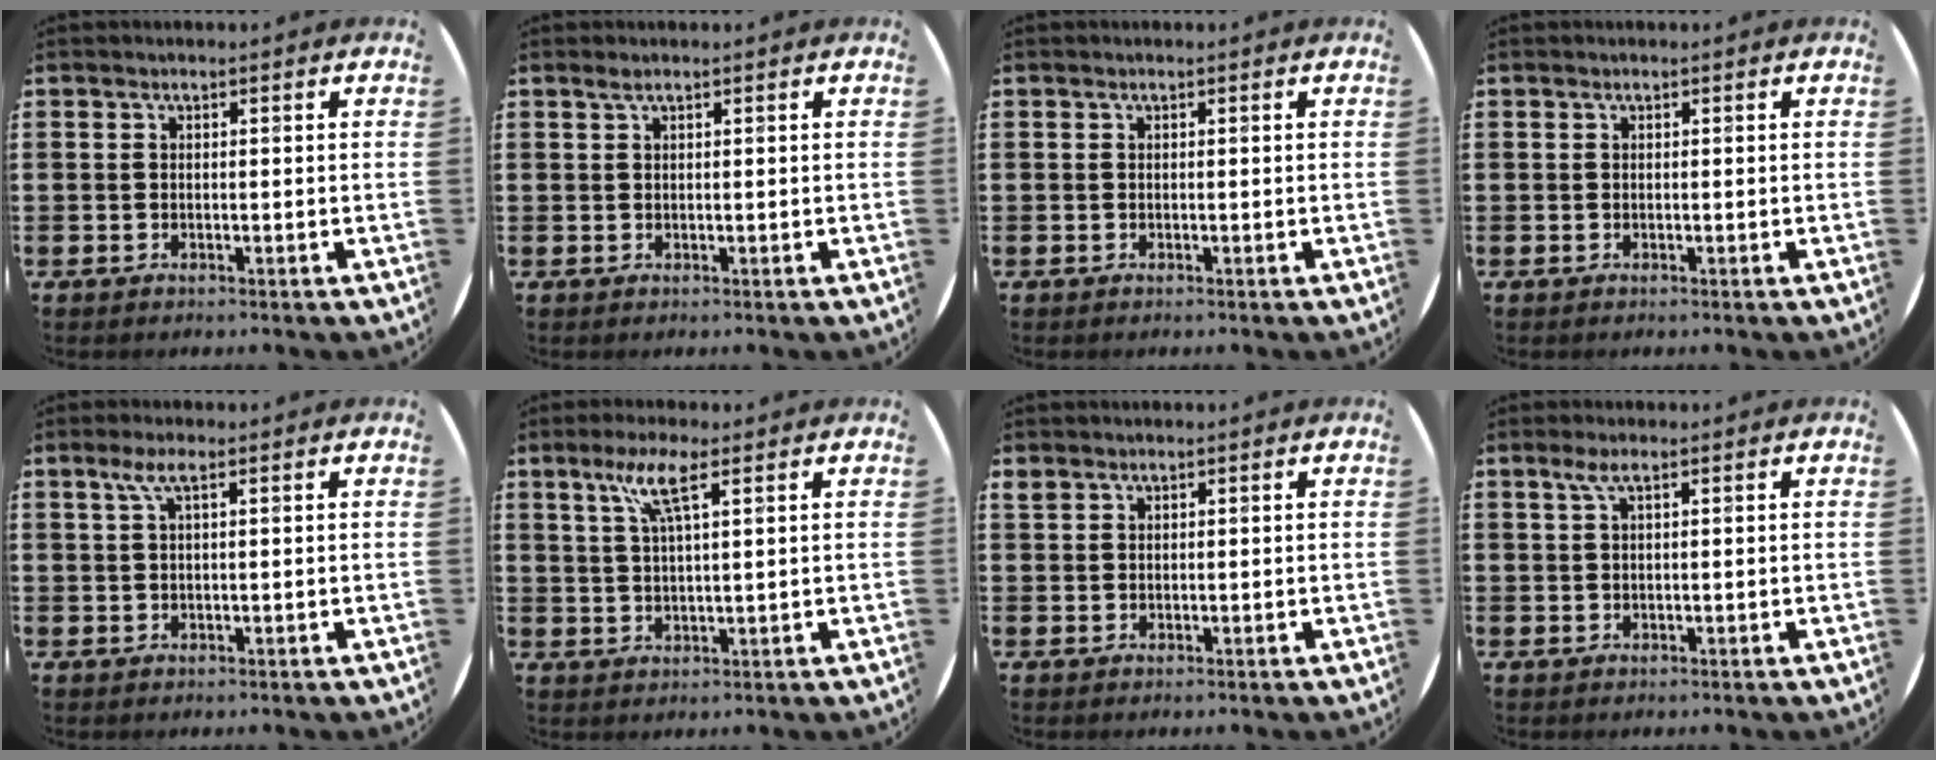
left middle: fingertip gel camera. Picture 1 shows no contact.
{"total": 0.6, "force": [0.4, 0.0, 0.5], "torque": [-0.008, 0.002, 0.007]}
{"total": 0.0}
{"total": 0.0}
{"total": 2.4, "force": [1.1, 0.5, 2.1], "torque": [-0.042, 0.007, 0.017]}
{"total": 5.4, "force": [3.1, 0.8, 4.4], "torque": [-0.094, 0.009, 0.051]}
{"total": 0.9, "force": [0.9, 0.4, 0.0], "torque": [-0.001, 0.002, 0.017]}
{"total": 1.7, "force": [0.8, 0.2, 1.4], "torque": [-0.030, 0.005, 0.012]}